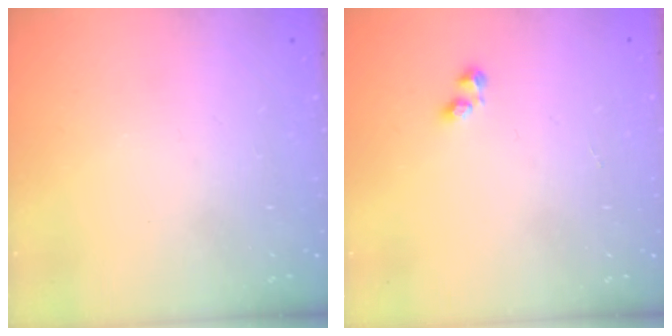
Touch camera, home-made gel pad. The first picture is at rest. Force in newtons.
{"total": 1.2, "press": 1.0, "slide": 0.6}